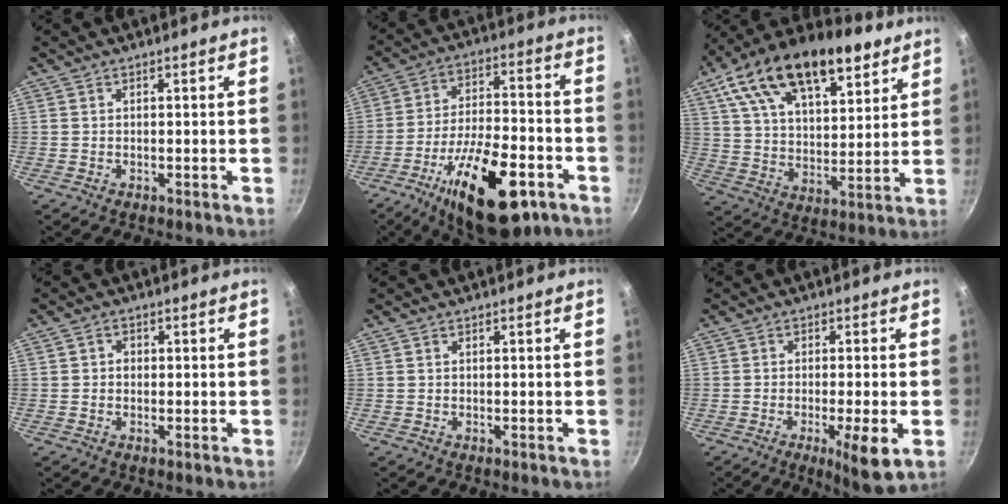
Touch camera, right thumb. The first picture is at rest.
{"total": 21.9, "force": [-10.6, 9.2, 16.8], "torque": [-0.251, 0.037, -0.161]}
{"total": 23.3, "force": [13.6, 11.3, 15.1], "torque": [-0.234, -0.027, 0.223]}
{"total": 1.6, "force": [-0.1, 1.4, 0.7], "torque": [-0.007, 0.001, -0.004]}
{"total": 0.0}
{"total": 7.8, "force": [-2.6, 1.2, 7.3], "torque": [-0.119, -0.003, -0.035]}